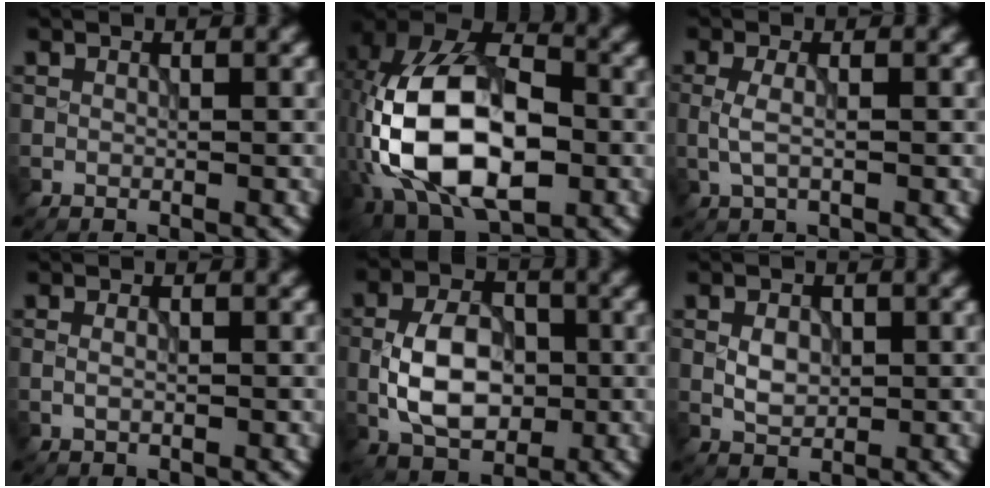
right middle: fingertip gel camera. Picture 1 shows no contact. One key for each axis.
{"total": 16.3, "fx": -2.6, "fy": 10.1, "fz": 12.6, "tx": -0.234, "ty": 0.009, "tz": -0.065}
{"total": 1.8, "fx": -0.3, "fy": 0.6, "fz": 1.7, "tx": -0.039, "ty": -0.001, "tz": -0.008}
{"total": 1.0, "fx": -0.1, "fy": 0.5, "fz": 0.8, "tx": -0.017, "ty": -0.004, "tz": -0.003}
{"total": 7.0, "fx": -1.2, "fy": 4.4, "fz": 5.2, "tx": -0.098, "ty": 0.004, "tz": -0.025}
{"total": 2.4, "fx": 0.0, "fy": 1.7, "fz": 1.7, "tx": -0.029, "ty": 0.001, "tz": 0.000}